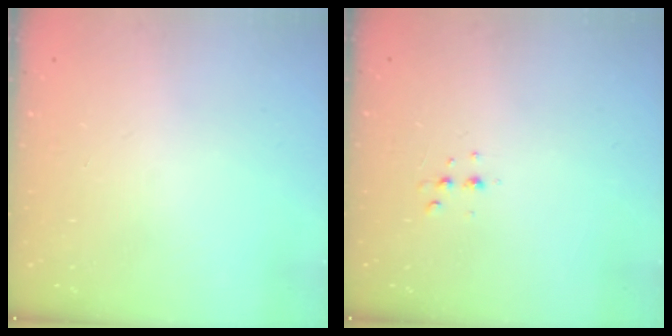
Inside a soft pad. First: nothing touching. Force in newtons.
{"total": 3.5, "press": 3.4, "slide": 0.5}